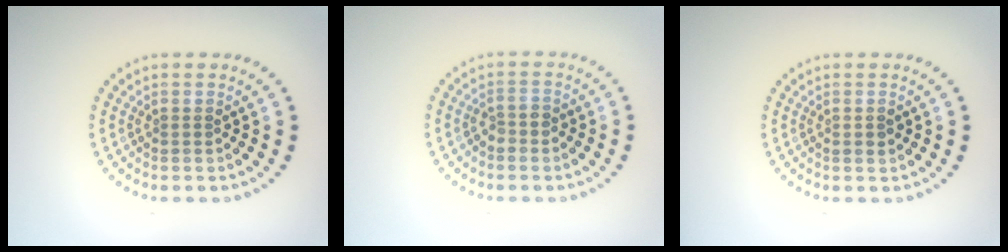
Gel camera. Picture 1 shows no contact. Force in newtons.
{"total": 1.4, "press": 1.2, "slide": 0.7}
{"total": 0.9, "press": 0.9, "slide": 0.2}